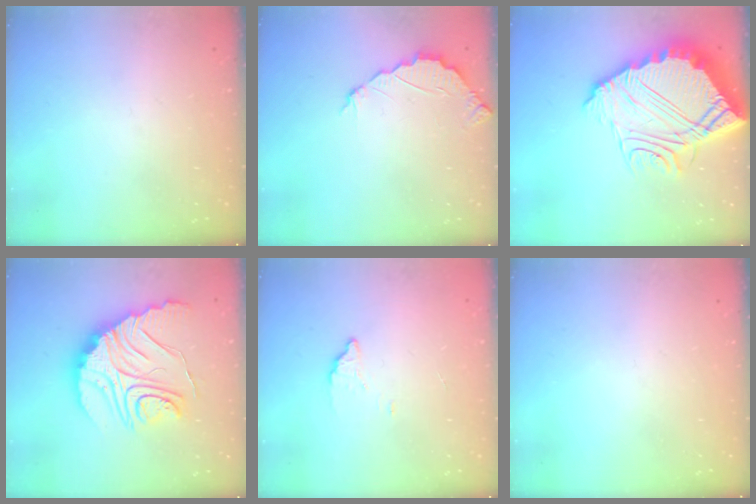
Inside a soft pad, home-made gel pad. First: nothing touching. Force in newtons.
{"total": 2.2, "press": 2.2, "slide": 0.2}
{"total": 17.8, "press": 17.7, "slide": 1.7}
{"total": 23.9, "press": 23.8, "slide": 1.9}
{"total": 2.4, "press": 2.4, "slide": 0.1}
{"total": 0.0}